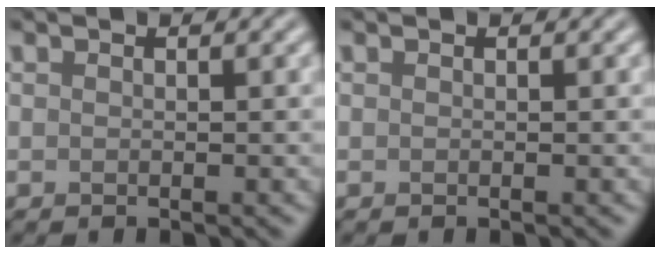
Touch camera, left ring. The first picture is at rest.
{"total": 0.0}